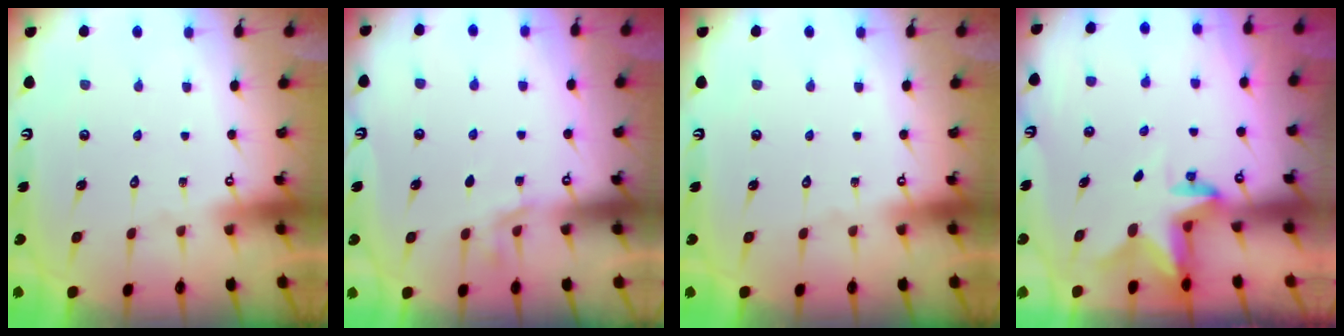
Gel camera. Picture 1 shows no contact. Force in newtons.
{"total": 3.3, "press": 2.9, "slide": 1.7}
{"total": 0.0}
{"total": 2.6, "press": 2.6, "slide": 0.4}